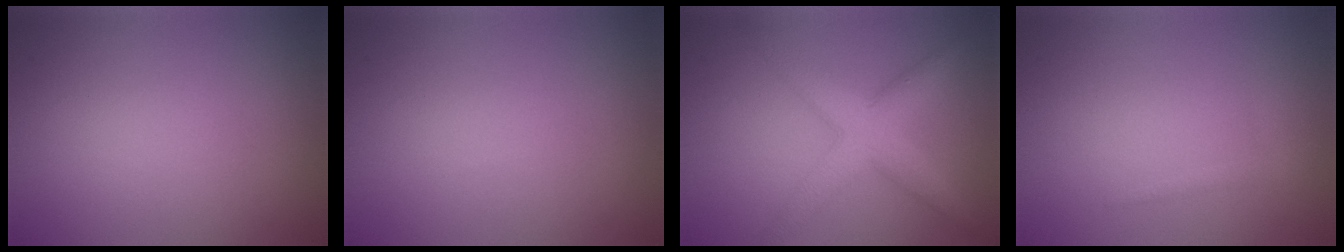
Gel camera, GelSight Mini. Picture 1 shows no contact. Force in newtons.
{"total": 0.0}
{"total": 4.5, "press": 4.5, "slide": 0.3}
{"total": 0.6, "press": 0.6, "slide": 0.0}